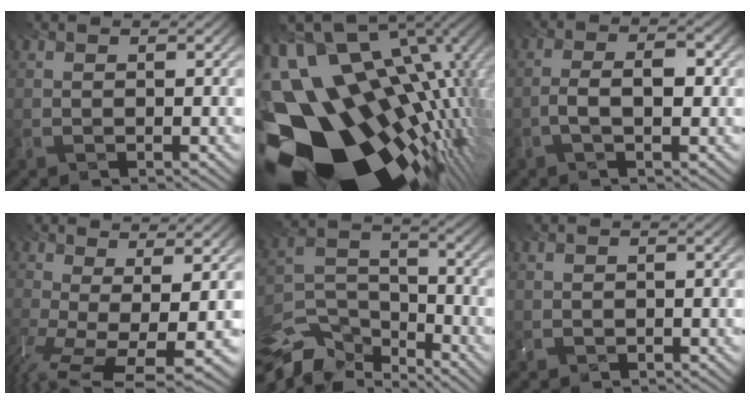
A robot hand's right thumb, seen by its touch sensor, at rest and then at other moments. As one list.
[{"total": 18.9, "force": [-6.7, 11.5, 13.4], "torque": [-0.274, -0.066, -0.073]}, {"total": 2.9, "force": [-2.3, 0.4, 1.7], "torque": [-0.047, -0.009, -0.024]}, {"total": 8.4, "force": [-2.7, 1.6, 7.8], "torque": [-0.161, -0.012, -0.010]}, {"total": 10.8, "force": [-10.1, 3.4, 1.9], "torque": [-0.054, -0.030, -0.173]}, {"total": 0.7, "force": [-0.6, 0.0, -0.2], "torque": [-0.015, 0.003, -0.004]}]